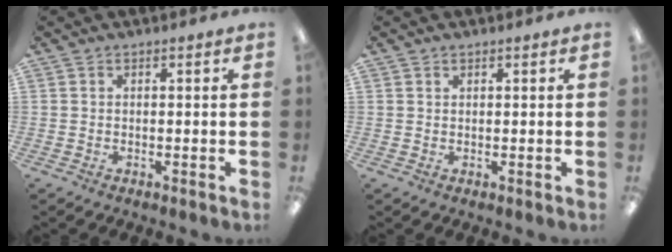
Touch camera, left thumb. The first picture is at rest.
{"total": 0.6, "force": [0.5, 0.3, 0.1], "torque": [-0.002, 0.000, 0.009]}